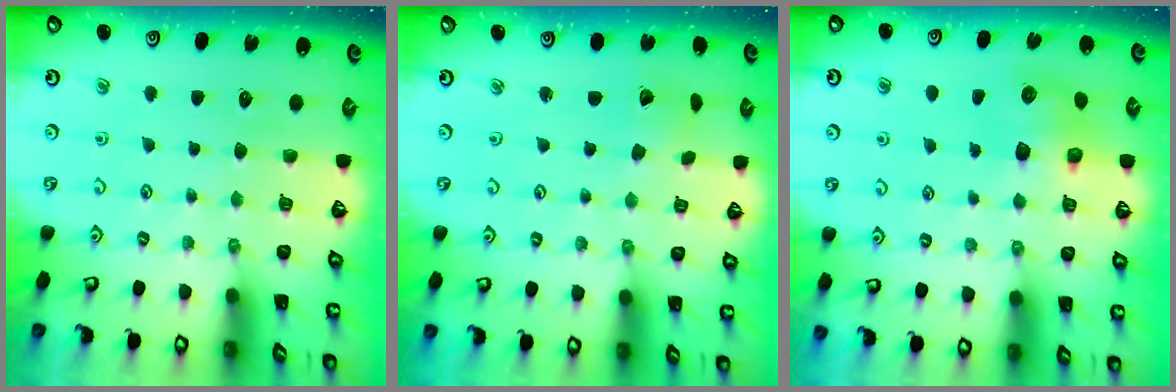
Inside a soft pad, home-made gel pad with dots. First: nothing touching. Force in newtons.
{"total": 2.1, "press": 2.1, "slide": 0.3}
{"total": 8.5, "press": 8.4, "slide": 1.0}